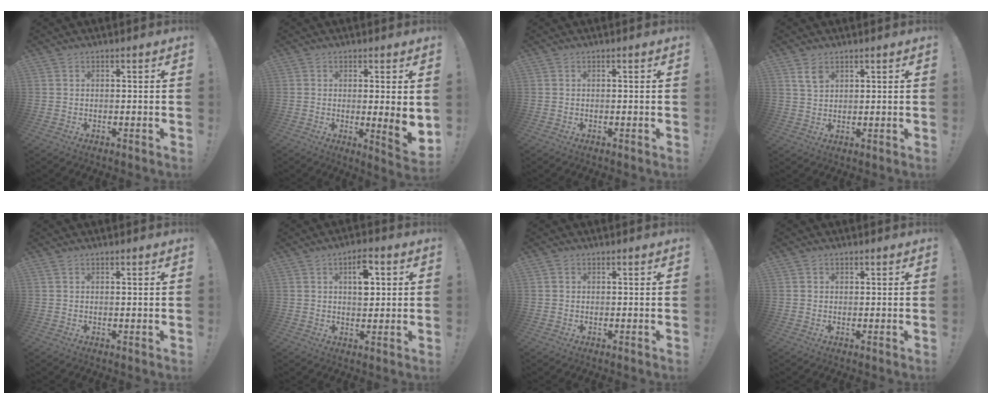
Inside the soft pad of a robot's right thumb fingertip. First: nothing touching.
{"total": 6.9, "force": [-0.2, 0.3, 6.9], "torque": [-0.086, -0.019, -0.002]}
{"total": 0.0}
{"total": 4.4, "force": [2.6, 2.6, 2.3], "torque": [-0.027, -0.014, 0.047]}
{"total": 0.8, "force": [0.5, -0.1, 0.6], "torque": [-0.010, 0.000, 0.007]}
{"total": 7.5, "force": [2.4, 4.2, 5.8], "torque": [-0.068, -0.007, 0.036]}
{"total": 0.8, "force": [0.5, 0.6, 0.1], "torque": [0.004, -0.001, 0.009]}
{"total": 1.0, "force": [0.6, 0.8, 0.2], "torque": [-0.002, 0.000, 0.010]}